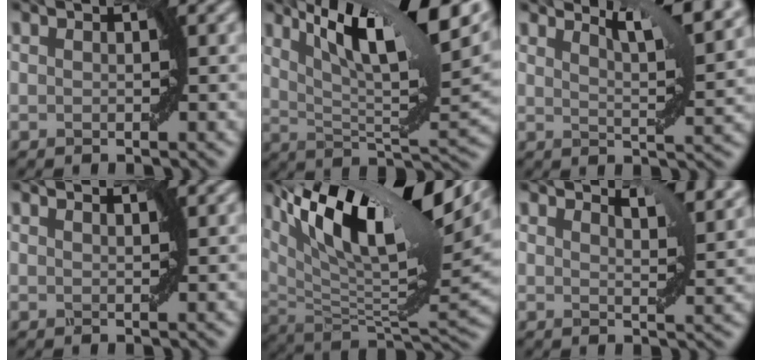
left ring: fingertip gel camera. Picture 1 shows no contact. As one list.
[{"total": 14.0, "force": [7.1, 3.8, 11.5], "torque": [-0.182, 0.013, 0.119]}, {"total": 6.6, "force": [4.9, 1.3, 4.3], "torque": [-0.054, 0.012, 0.065]}, {"total": 1.7, "force": [1.6, 0.3, 0.7], "torque": [0.002, -0.003, 0.012]}, {"total": 16.8, "force": [7.9, 5.8, 13.6], "torque": [-0.255, 0.027, 0.140]}, {"total": 4.4, "force": [3.6, 1.0, 2.4], "torque": [-0.036, 0.002, 0.052]}]